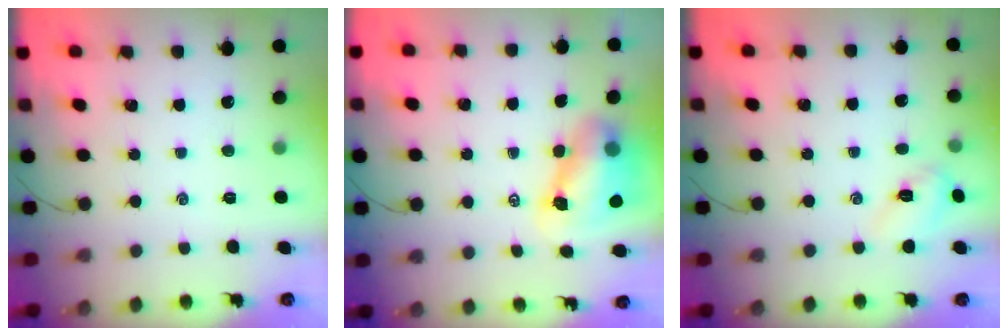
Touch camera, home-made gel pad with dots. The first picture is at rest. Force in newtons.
{"total": 8.4, "press": 8.3, "slide": 1.7}
{"total": 4.0, "press": 3.9, "slide": 1.0}